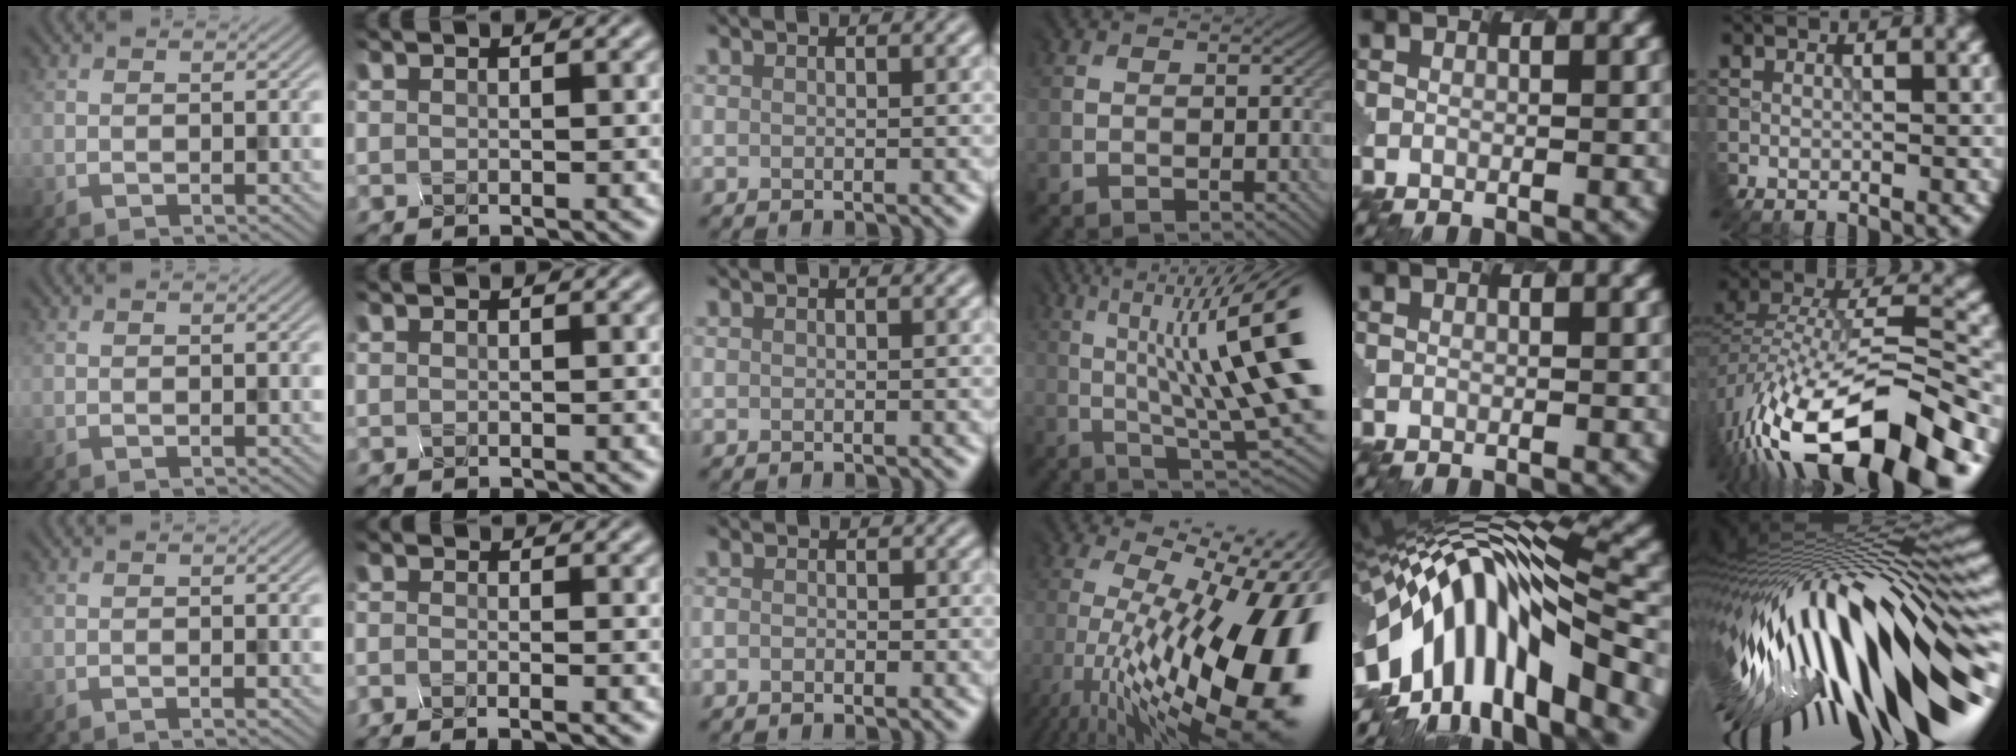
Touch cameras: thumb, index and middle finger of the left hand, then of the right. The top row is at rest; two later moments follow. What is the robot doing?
{"motion": "disassemble", "object": "hinged tin"}